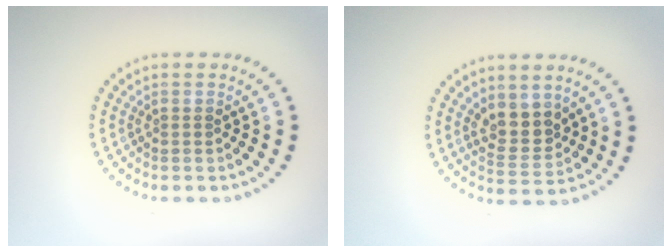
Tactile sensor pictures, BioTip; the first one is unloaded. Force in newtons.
{"total": 2.9, "press": 2.6, "slide": 1.3}